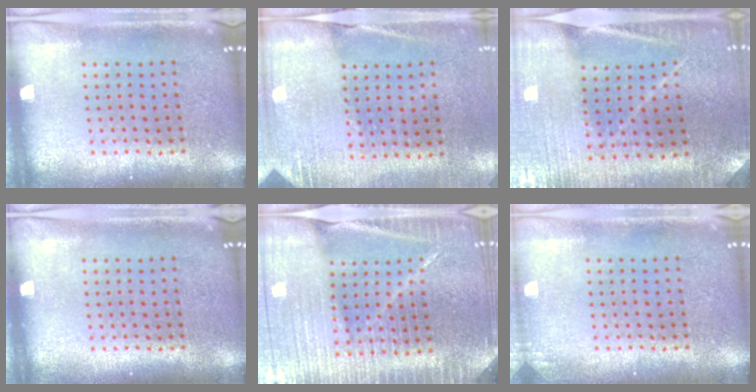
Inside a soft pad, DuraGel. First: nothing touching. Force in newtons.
{"total": 2.6, "press": 2.3, "slide": 1.1}
{"total": 1.4, "press": 1.4, "slide": 0.2}
{"total": 0.0}
{"total": 4.8, "press": 4.4, "slide": 1.9}
{"total": 0.9, "press": 0.9, "slide": 0.2}